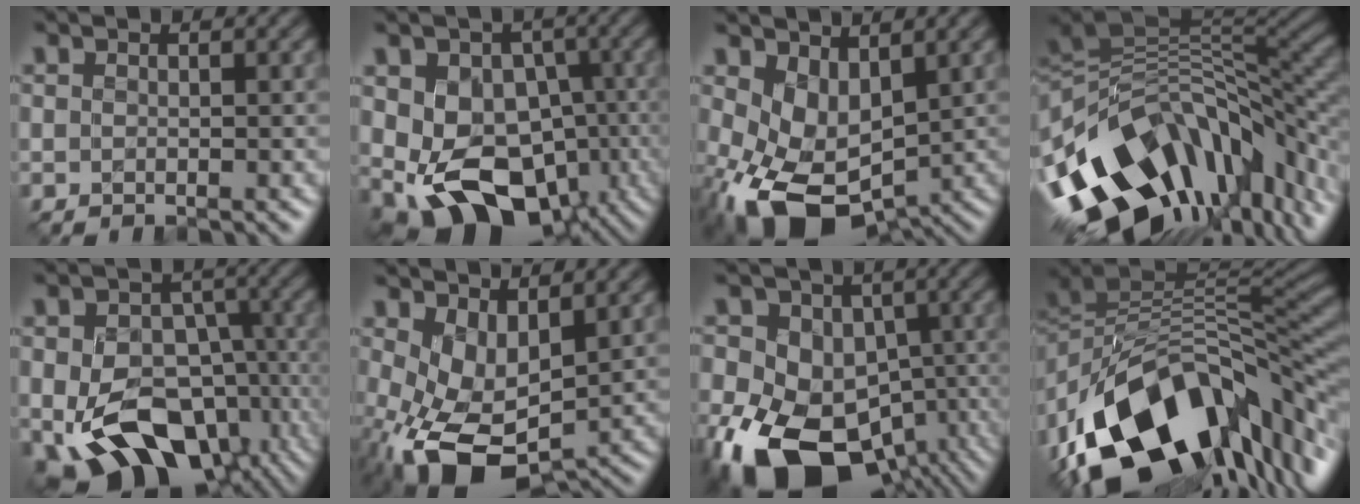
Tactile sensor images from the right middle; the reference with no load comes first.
{"total": 11.1, "force": [-2.4, 8.0, 7.3], "torque": [-0.112, -0.012, -0.040]}
{"total": 7.6, "force": [-1.2, 5.0, 5.6], "torque": [-0.125, -0.017, -0.008]}
{"total": 16.4, "force": [-5.9, 8.5, 12.7], "torque": [-0.217, -0.014, -0.087]}
{"total": 13.8, "force": [-4.5, 9.6, 8.9], "torque": [-0.159, -0.027, -0.066]}
{"total": 6.9, "force": [-0.9, 3.9, 5.6], "torque": [-0.134, -0.014, -0.007]}
{"total": 18.7, "force": [-6.4, 13.7, 11.1], "torque": [-0.207, -0.027, -0.093]}
{"total": 15.7, "force": [-5.6, 9.3, 11.3], "torque": [-0.191, -0.010, -0.087]}